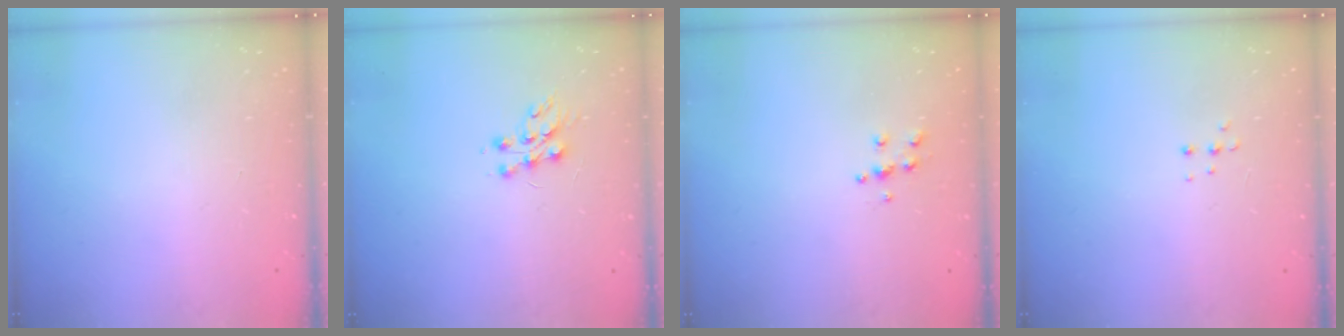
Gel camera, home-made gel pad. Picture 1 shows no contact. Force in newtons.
{"total": 7.9, "press": 7.8, "slide": 0.6}
{"total": 5.5, "press": 5.5, "slide": 0.5}
{"total": 4.0, "press": 3.9, "slide": 0.8}